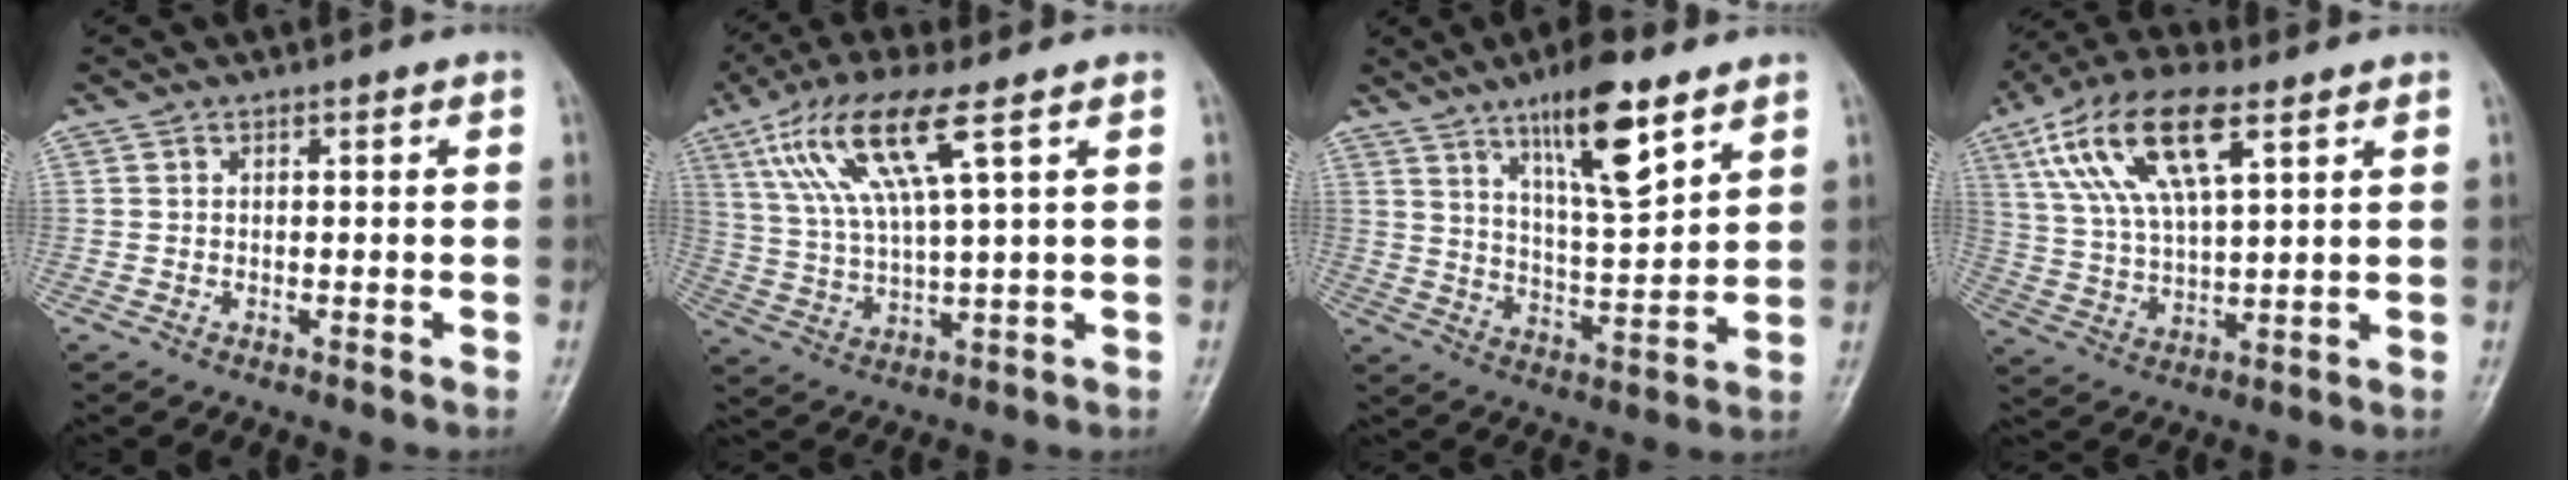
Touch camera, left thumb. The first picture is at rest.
{"total": 13.2, "force": [6.0, 2.6, 11.5], "torque": [-0.250, -0.007, 0.120]}
{"total": 13.6, "force": [8.2, 3.4, 10.3], "torque": [-0.156, -0.048, 0.140]}
{"total": 16.3, "force": [7.5, 6.6, 12.9], "torque": [-0.245, -0.004, 0.140]}